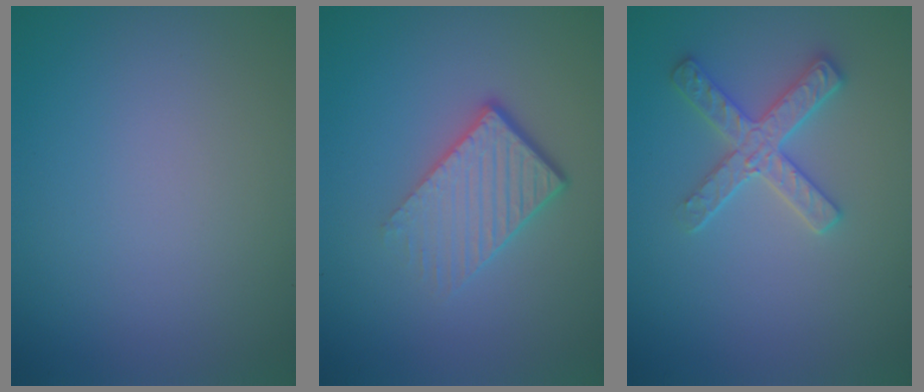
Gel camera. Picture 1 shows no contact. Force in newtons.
{"total": 4.7, "press": 2.9, "slide": 3.8}
{"total": 3.0, "press": 2.9, "slide": 0.7}